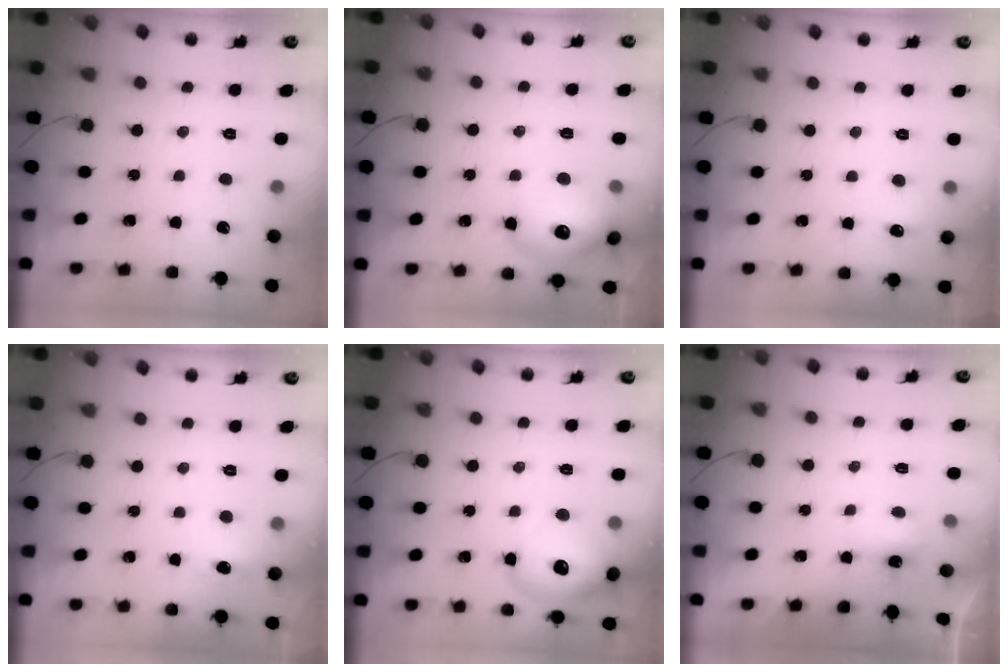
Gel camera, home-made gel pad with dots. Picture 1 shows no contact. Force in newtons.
{"total": 14.5, "press": 14.4, "slide": 1.5}
{"total": 3.9, "press": 3.7, "slide": 1.2}
{"total": 8.3, "press": 4.8, "slide": 6.8}
{"total": 13.4, "press": 13.2, "slide": 2.3}
{"total": 3.8, "press": 3.5, "slide": 1.5}